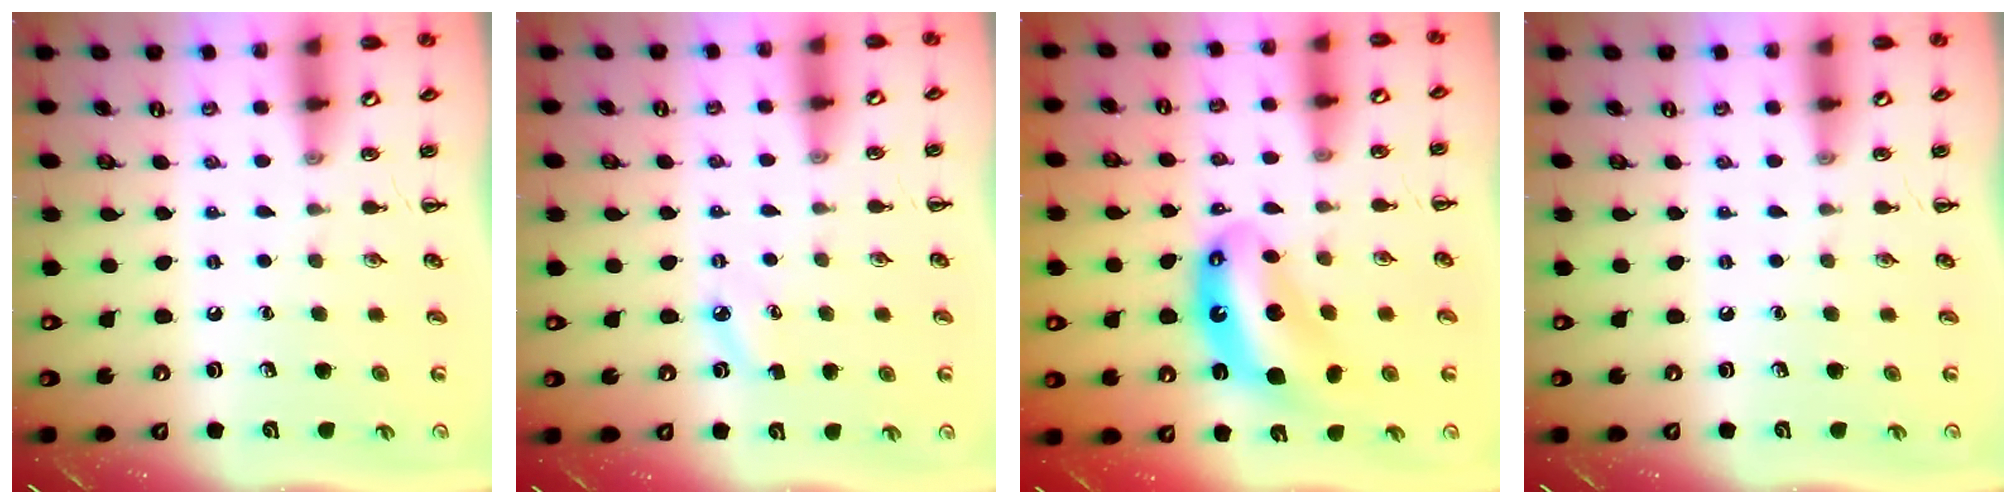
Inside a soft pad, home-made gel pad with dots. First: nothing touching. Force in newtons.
{"total": 2.8, "press": 2.7, "slide": 0.7}
{"total": 10.6, "press": 10.3, "slide": 2.5}
{"total": 0.0}